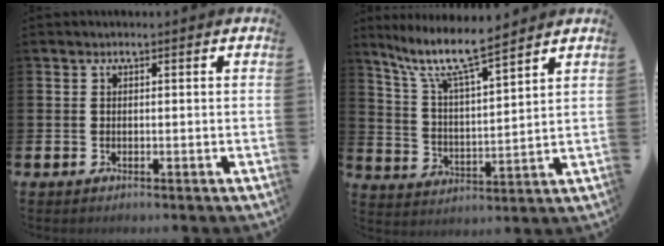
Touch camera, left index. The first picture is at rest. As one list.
[{"total": 9.1, "force": [7.9, 1.1, 4.4], "torque": [-0.108, -0.043, 0.134]}]